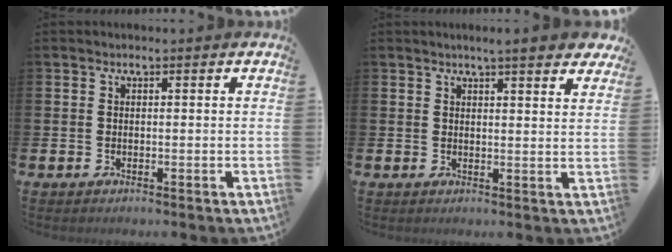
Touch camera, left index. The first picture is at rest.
{"total": 4.1, "force": [3.8, 0.1, 1.5], "torque": [-0.015, -0.022, 0.063]}